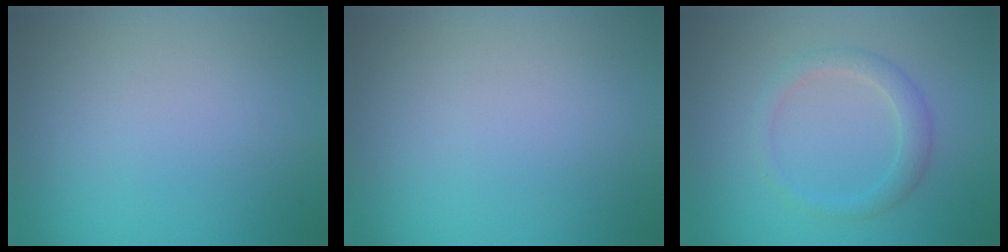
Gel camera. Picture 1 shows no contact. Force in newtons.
{"total": 0.0}
{"total": 2.0, "press": 2.0, "slide": 0.1}